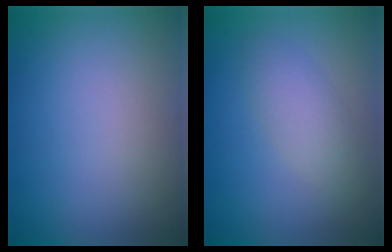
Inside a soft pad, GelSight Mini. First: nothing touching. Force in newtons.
{"total": 2.4, "press": 2.4, "slide": 0.1}